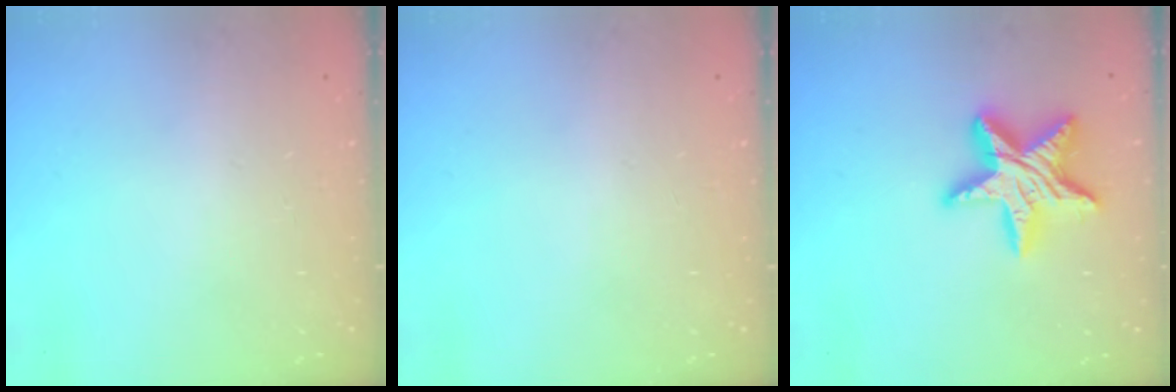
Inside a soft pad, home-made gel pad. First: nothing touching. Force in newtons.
{"total": 0.0}
{"total": 15.5, "press": 15.5, "slide": 0.9}